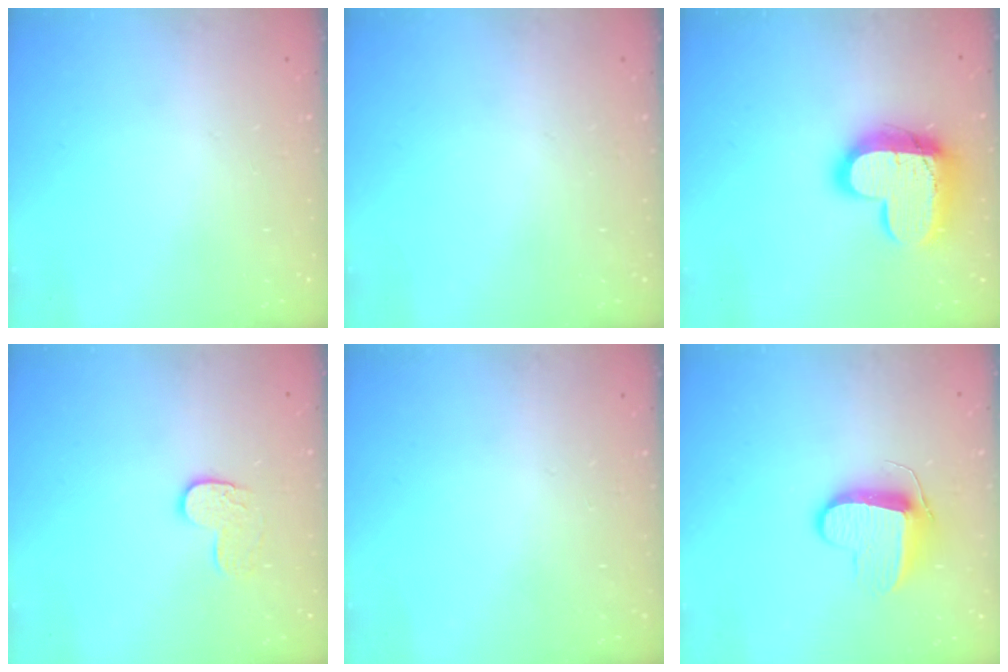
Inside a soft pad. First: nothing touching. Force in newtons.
{"total": 0.0}
{"total": 16.4, "press": 16.3, "slide": 1.5}
{"total": 8.0, "press": 8.0, "slide": 0.4}
{"total": 0.0}
{"total": 9.8, "press": 9.8, "slide": 0.5}